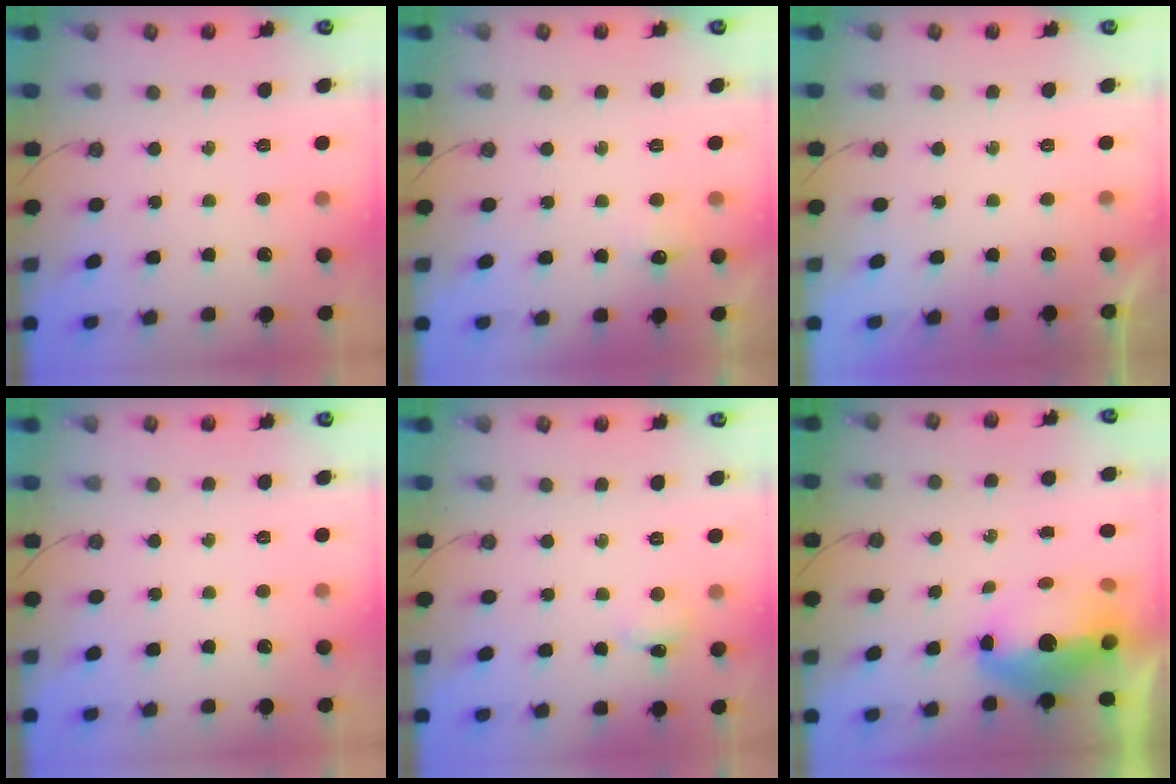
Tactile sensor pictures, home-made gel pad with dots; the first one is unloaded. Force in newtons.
{"total": 5.3, "press": 5.3, "slide": 0.8}
{"total": 0.0}
{"total": 0.0}
{"total": 2.7, "press": 2.6, "slide": 0.7}
{"total": 11.0, "press": 11.0, "slide": 1.0}